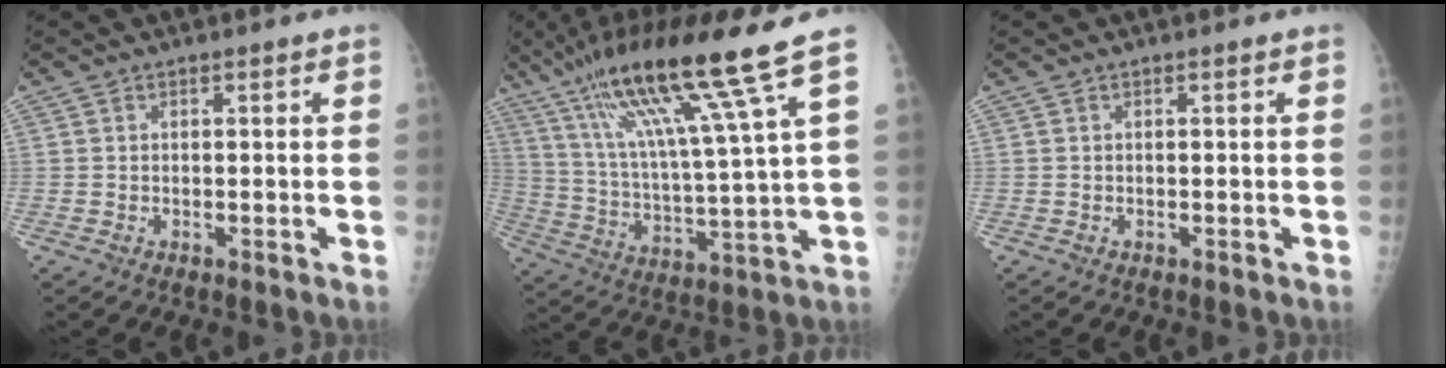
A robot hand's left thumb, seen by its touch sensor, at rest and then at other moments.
{"total": 18.7, "force": [11.3, 0.4, 14.9], "torque": [-0.265, -0.034, 0.197]}
{"total": 0.0}